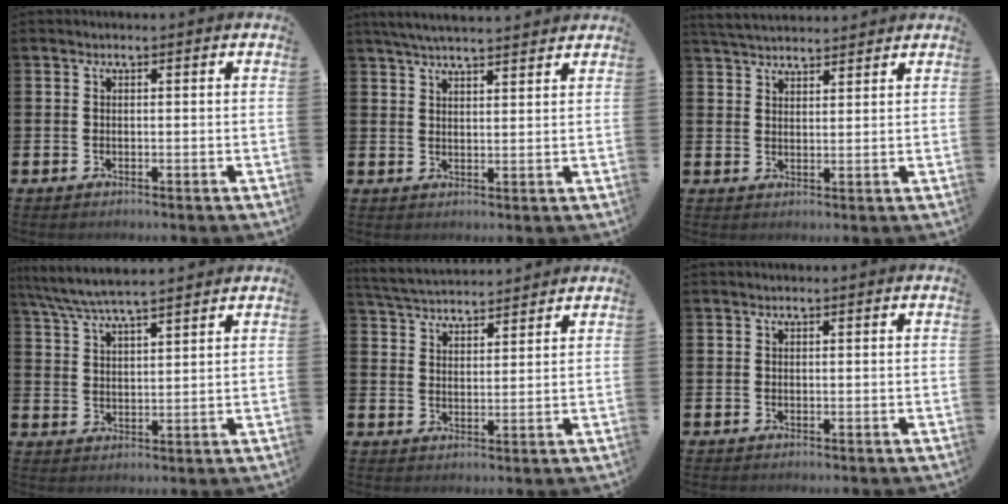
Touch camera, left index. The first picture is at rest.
{"total": 4.6, "force": [4.4, 0.3, 1.2], "torque": [-0.029, -0.016, 0.081]}
{"total": 3.9, "force": [3.8, 0.7, 0.5], "torque": [-0.014, -0.018, 0.069]}
{"total": 6.3, "force": [5.9, 0.6, 2.1], "torque": [-0.061, -0.023, 0.106]}
{"total": 4.6, "force": [4.6, 0.7, 0.2], "torque": [-0.021, -0.025, 0.082]}
{"total": 0.0}